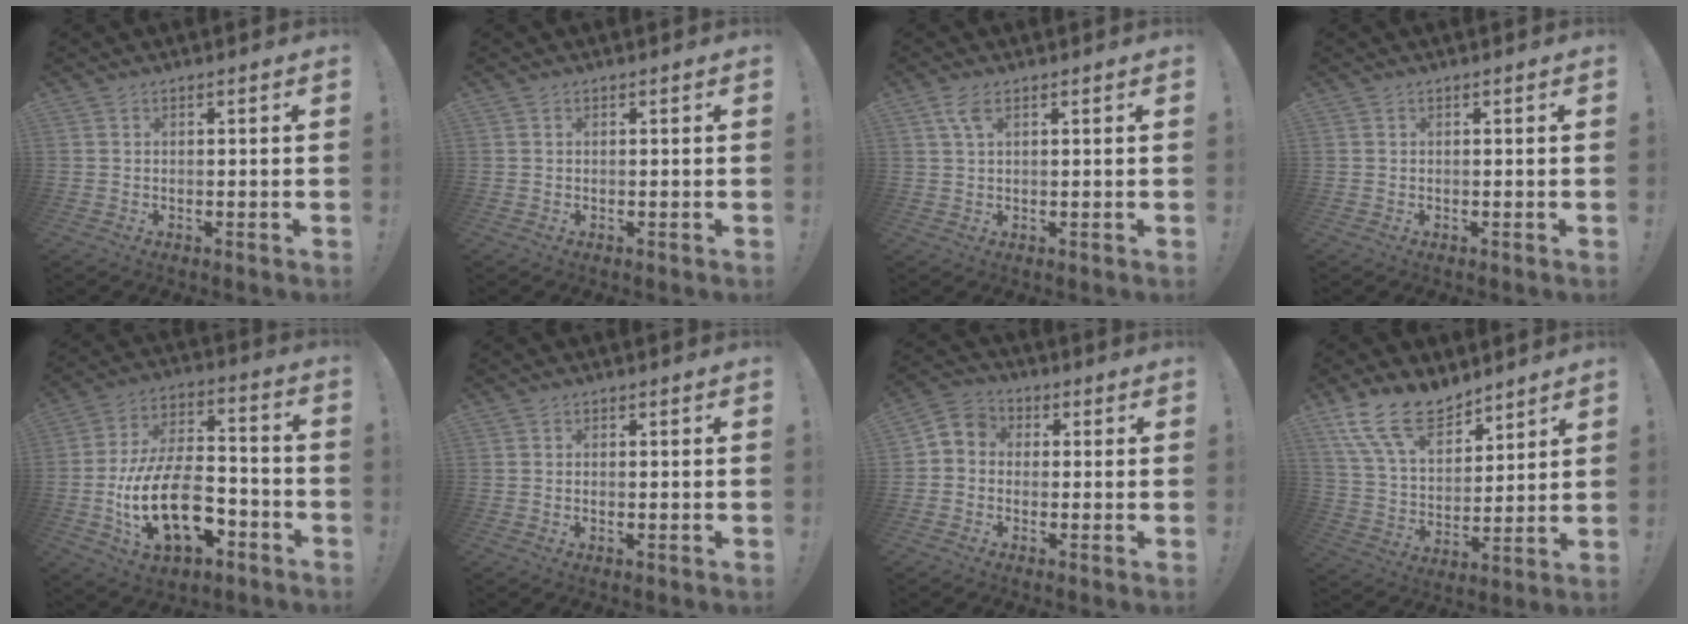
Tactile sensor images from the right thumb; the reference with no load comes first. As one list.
[{"total": 0.0}, {"total": 3.6, "force": [1.6, 1.3, 3.0], "torque": [-0.061, 0.000, 0.028]}, {"total": 0.0}, {"total": 23.0, "force": [-7.7, 13.2, 17.3], "torque": [-0.312, 0.041, -0.120]}, {"total": 0.6, "force": [-0.2, 0.3, 0.5], "torque": [-0.005, -0.002, -0.004]}, {"total": 5.0, "force": [-1.3, 4.3, 2.1], "torque": [-0.047, 0.022, -0.022]}, {"total": 16.3, "force": [11.8, 8.3, 7.7], "torque": [-0.151, -0.072, 0.223]}]